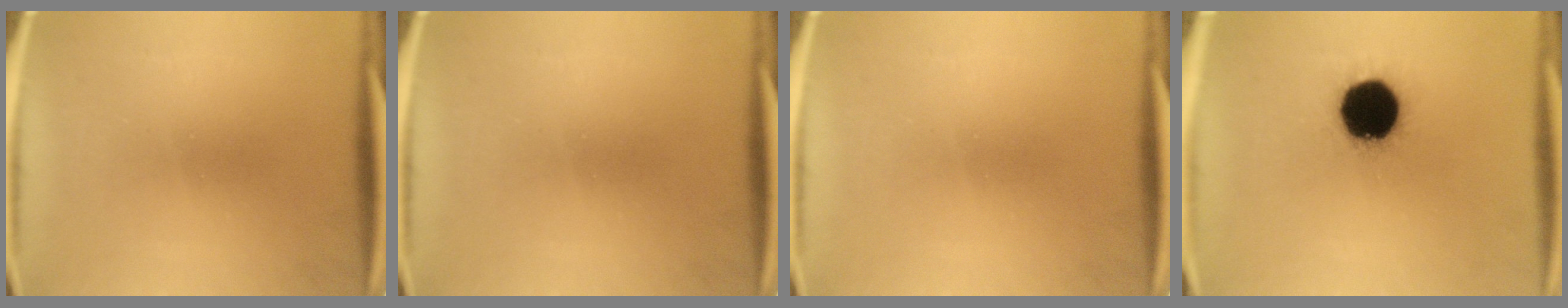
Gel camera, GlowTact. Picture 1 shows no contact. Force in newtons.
{"total": 0.0}
{"total": 0.0}
{"total": 20.0}